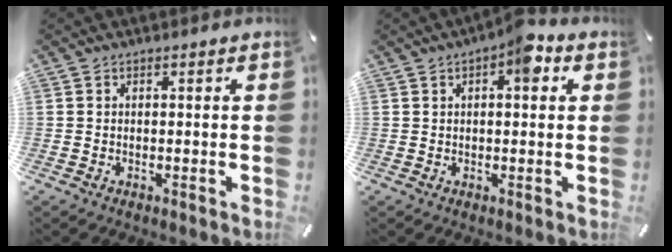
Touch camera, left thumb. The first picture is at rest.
{"total": 6.8, "force": [2.5, 3.1, 5.6], "torque": [-0.066, -0.008, 0.032]}